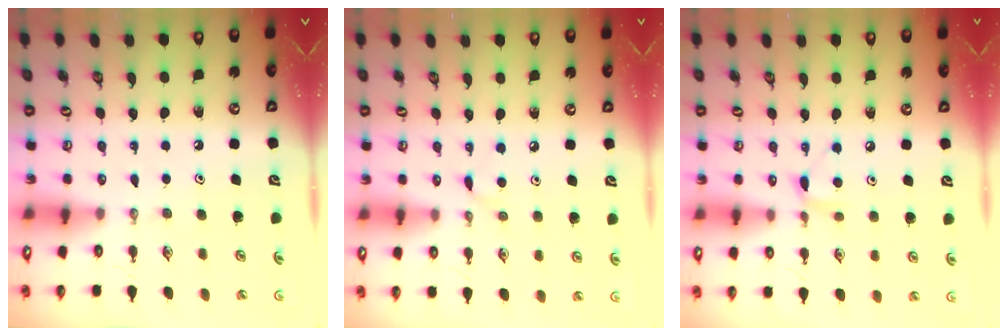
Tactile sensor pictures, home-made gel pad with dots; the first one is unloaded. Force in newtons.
{"total": 4.1, "press": 4.0, "slide": 0.4}
{"total": 6.4, "press": 6.4, "slide": 0.7}